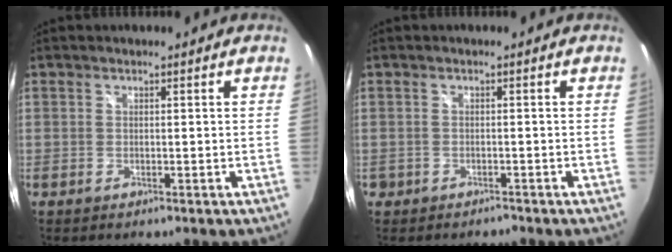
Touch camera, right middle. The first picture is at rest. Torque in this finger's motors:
{"motor_torque": [-0.22, -0.24, -0.09, -0.02]}